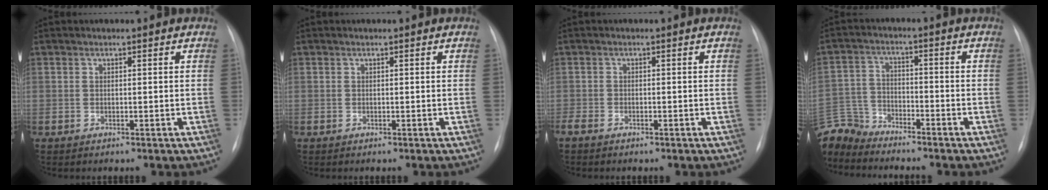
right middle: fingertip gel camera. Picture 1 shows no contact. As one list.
[{"total": 0.0}, {"total": 1.5, "force": [-1.0, 0.7, 0.8], "torque": [-0.017, -0.002, -0.012]}, {"total": 8.5, "force": [-8.2, 2.0, 0.2], "torque": [-0.014, 0.009, -0.167]}]